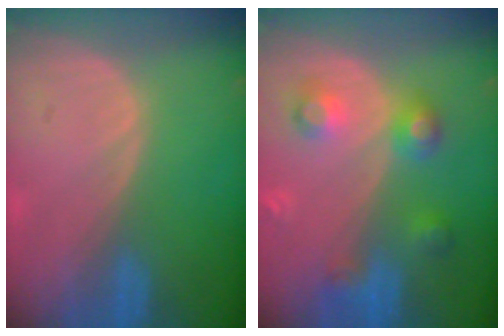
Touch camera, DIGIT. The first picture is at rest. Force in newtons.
{"total": 5.7, "press": 5.7, "slide": 0.2}